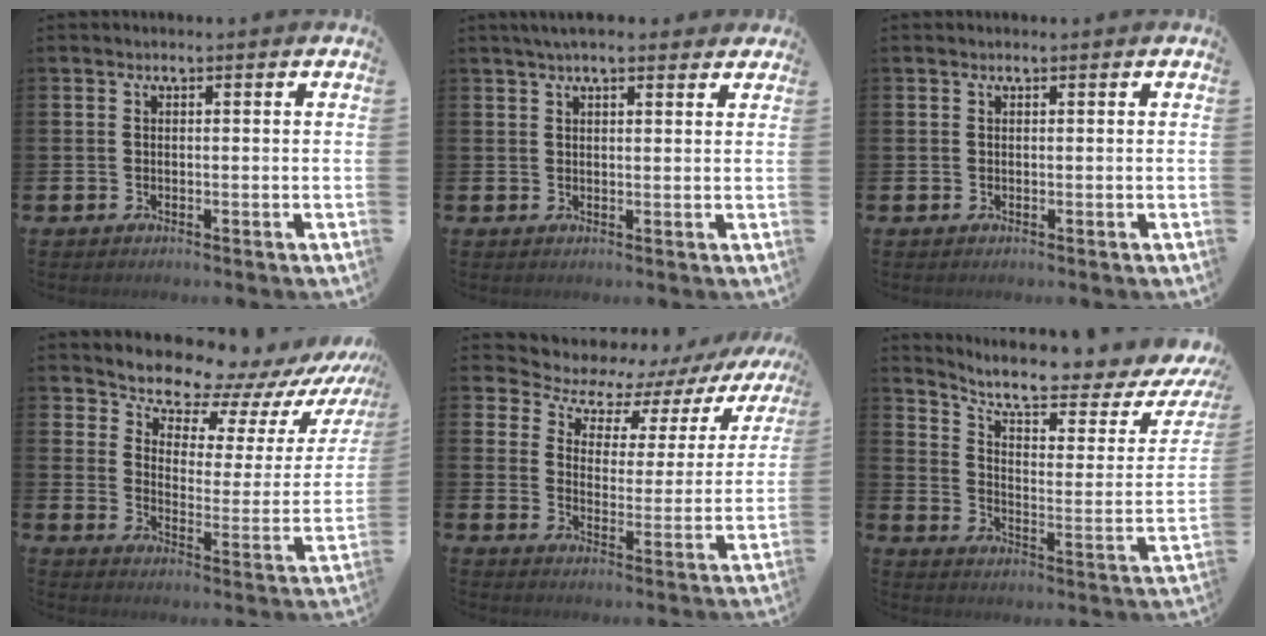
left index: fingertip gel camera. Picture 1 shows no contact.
{"total": 3.5, "force": [3.0, 0.8, 1.7], "torque": [-0.034, -0.004, 0.053]}
{"total": 0.0}
{"total": 10.3, "force": [9.5, 3.2, 2.1], "torque": [-0.068, -0.079, 0.161]}
{"total": 6.1, "force": [5.1, 3.1, 1.4], "torque": [-0.057, -0.045, 0.082]}
{"total": 9.5, "force": [8.4, 1.2, 4.3], "torque": [-0.098, -0.070, 0.137]}